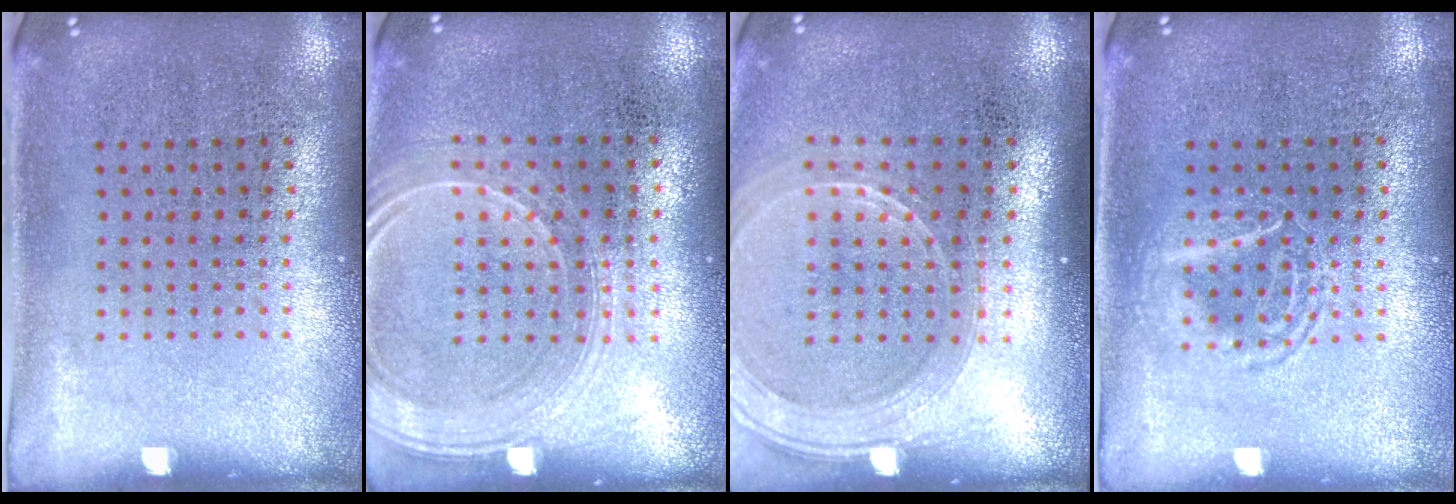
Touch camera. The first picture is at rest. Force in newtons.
{"total": 1.8, "press": 1.7, "slide": 0.6}
{"total": 2.0, "press": 1.8, "slide": 0.9}
{"total": 1.9, "press": 1.9, "slide": 0.3}